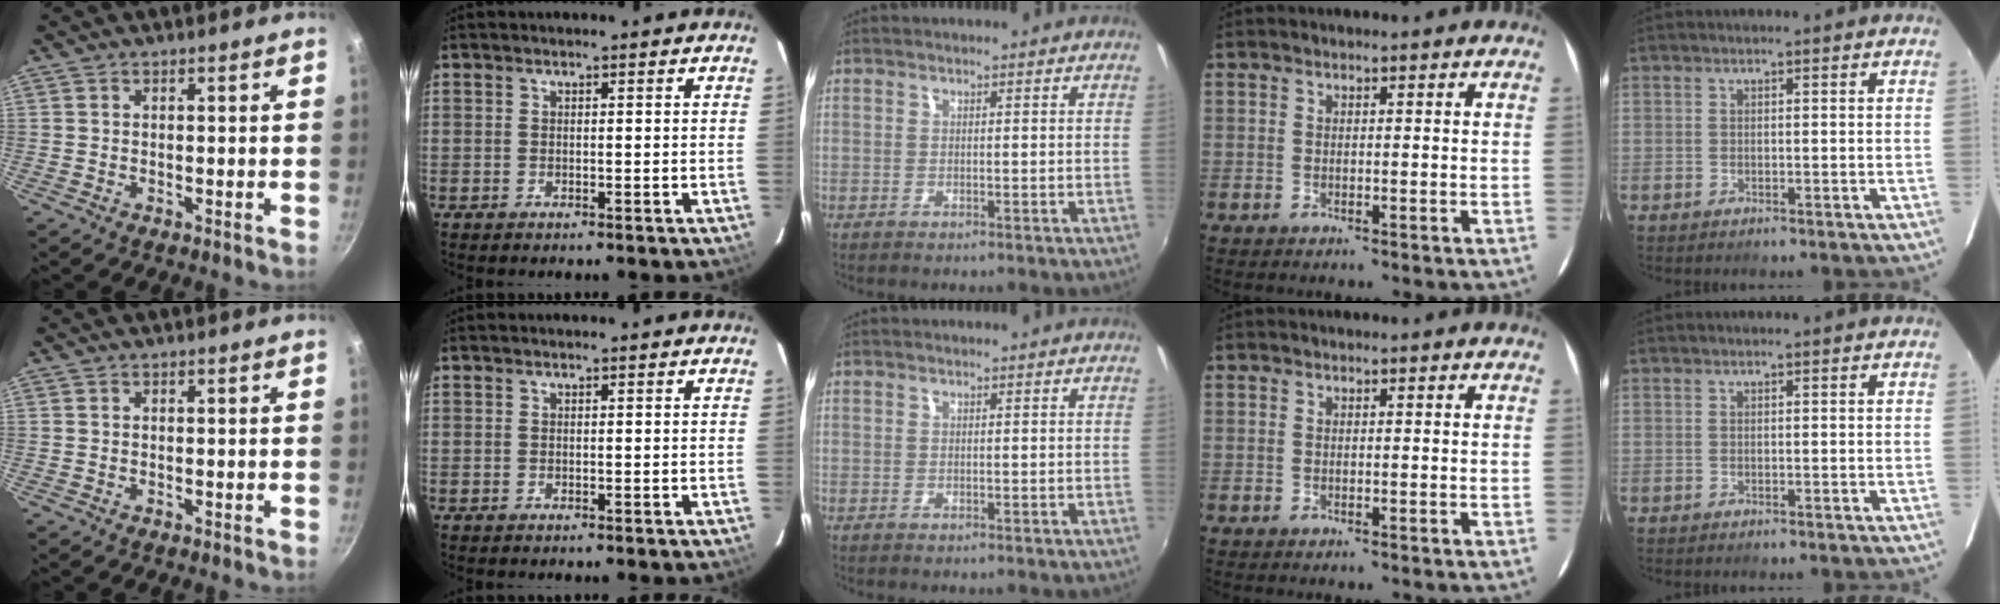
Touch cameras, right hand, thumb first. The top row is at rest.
{}